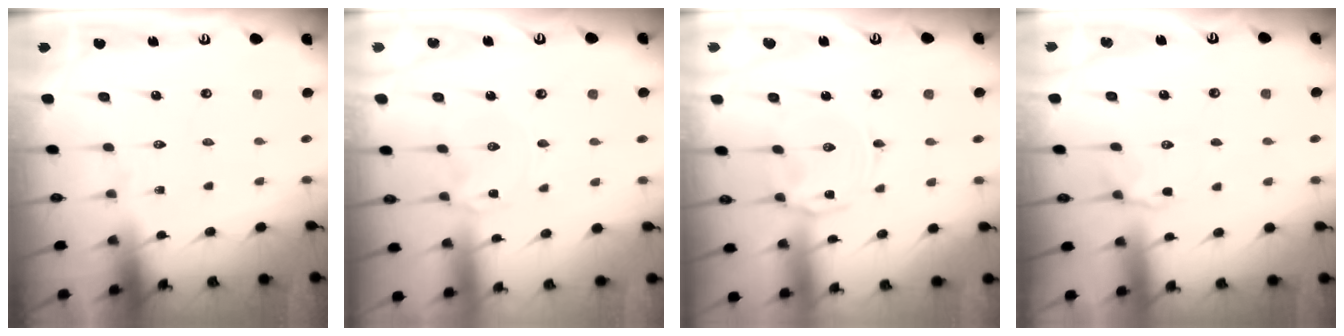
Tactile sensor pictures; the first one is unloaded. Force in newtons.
{"total": 2.6, "press": 2.6, "slide": 0.4}
{"total": 2.5, "press": 2.4, "slide": 0.5}
{"total": 4.2, "press": 3.9, "slide": 1.7}